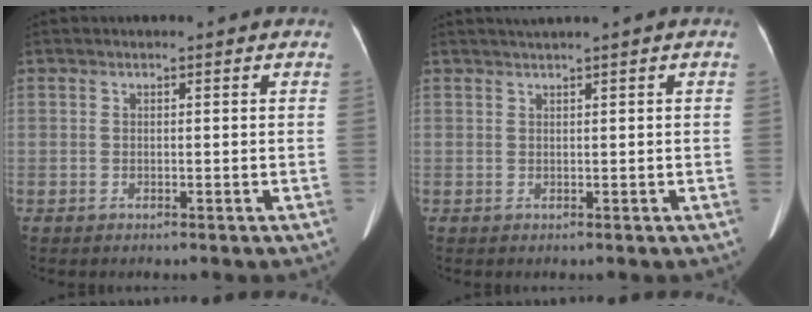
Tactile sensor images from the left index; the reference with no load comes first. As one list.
[{"total": 0.9, "force": [0.6, -0.1, 0.6], "torque": [-0.012, 0.013, 0.018]}]